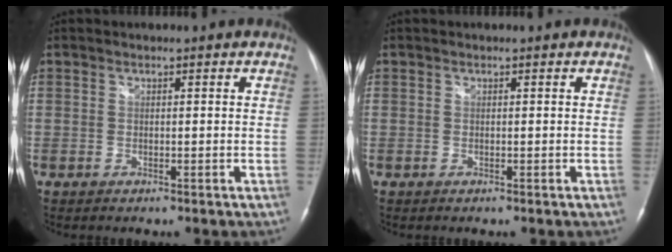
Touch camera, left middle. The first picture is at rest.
{"total": 0.0}